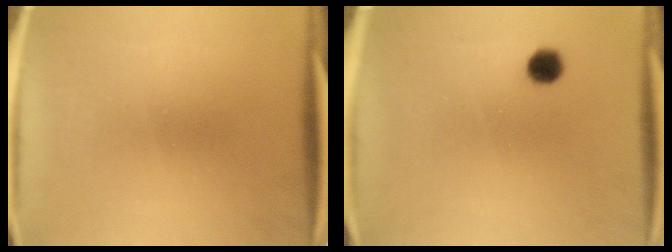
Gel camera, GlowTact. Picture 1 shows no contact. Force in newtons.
{"total": 3.1}